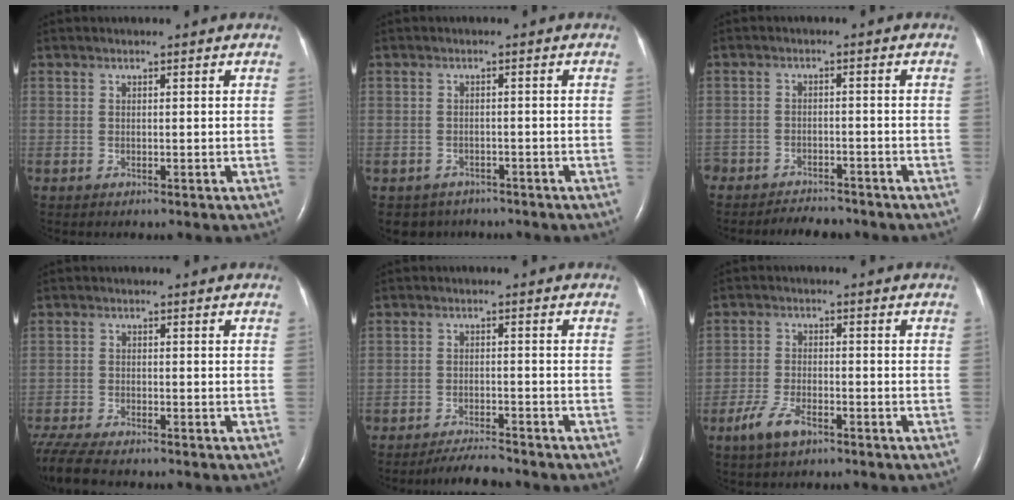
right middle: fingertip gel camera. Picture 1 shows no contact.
{"total": 3.9, "force": [-3.1, 2.3, -0.1], "torque": [0.003, 0.006, -0.044]}
{"total": 6.2, "force": [-5.7, 2.1, 1.2], "torque": [-0.019, -0.005, -0.082]}
{"total": 9.3, "force": [-7.9, 1.9, 4.6], "torque": [-0.087, -0.017, -0.135]}
{"total": 4.3, "force": [-4.2, 0.0, 1.1], "torque": [-0.022, -0.017, -0.071]}
{"total": 5.1, "force": [-3.3, 1.8, 3.4], "torque": [-0.080, -0.005, -0.061]}